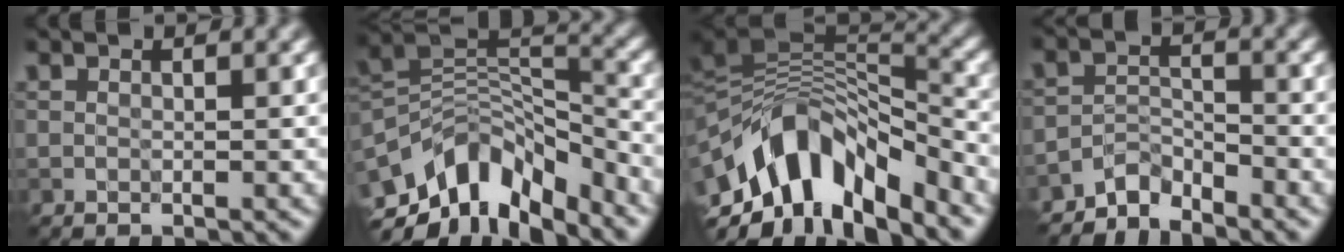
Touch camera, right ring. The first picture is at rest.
{"total": 9.8, "force": [-6.2, 4.5, 6.1], "torque": [-0.093, 0.007, -0.118]}
{"total": 12.5, "force": [-4.9, 6.3, 9.7], "torque": [-0.164, 0.011, -0.080]}
{"total": 2.8, "force": [-2.7, 0.6, 0.5], "torque": [-0.005, 0.008, -0.058]}